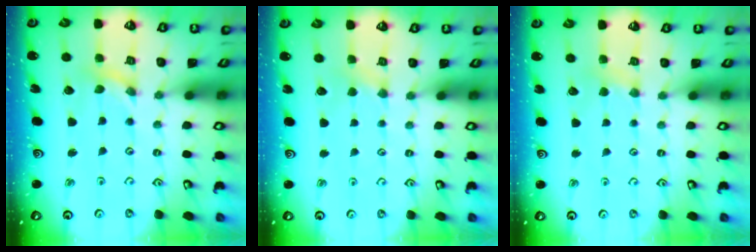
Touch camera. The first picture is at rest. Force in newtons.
{"total": 3.0, "press": 3.0, "slide": 0.5}
{"total": 3.2, "press": 3.2, "slide": 0.5}